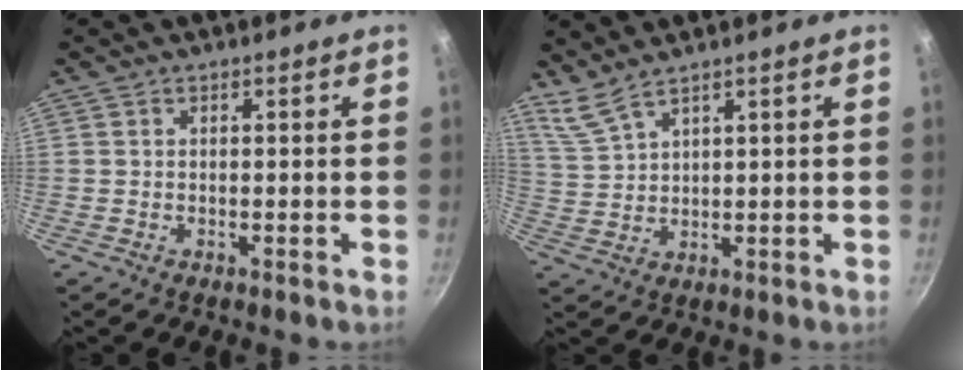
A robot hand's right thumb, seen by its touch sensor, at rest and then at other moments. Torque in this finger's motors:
{"motor_torque": [-0.79, 0.79, -0.25, 0.13, 0.08]}